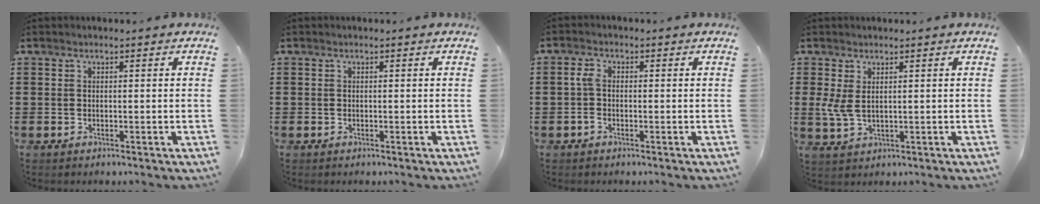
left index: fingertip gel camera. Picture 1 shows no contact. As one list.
[{"total": 0.0}, {"total": 2.1, "force": [-0.5, 1.1, 1.7], "torque": [-0.051, -0.001, -0.016]}, {"total": 3.4, "force": [0.8, 1.6, 2.8], "torque": [-0.082, -0.005, 0.009]}]